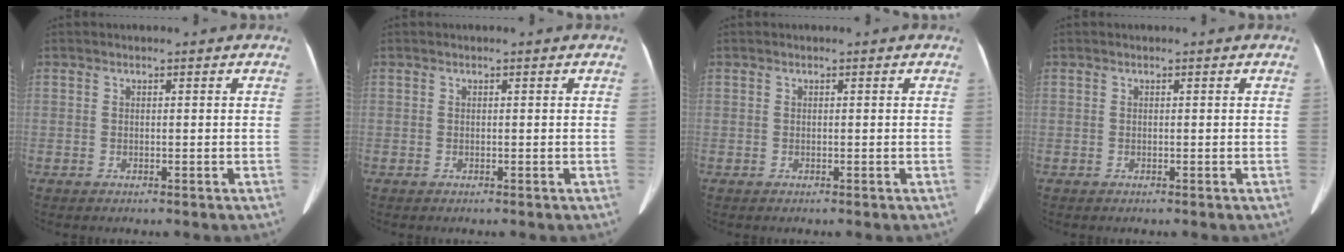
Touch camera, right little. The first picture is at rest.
{"total": 0.0}
{"total": 0.0}
{"total": 0.0}